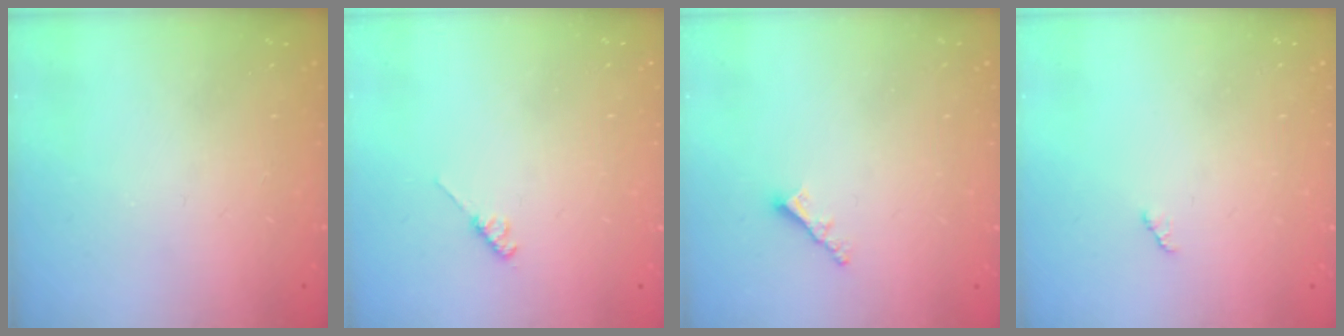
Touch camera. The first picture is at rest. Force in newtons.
{"total": 2.6, "press": 2.5, "slide": 0.4}
{"total": 2.3, "press": 2.3, "slide": 0.1}
{"total": 2.8, "press": 2.8, "slide": 0.4}